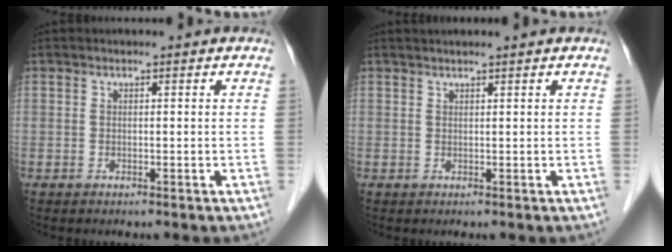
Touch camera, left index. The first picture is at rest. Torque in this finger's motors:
{"motor_torque": [0.19, -0.22, 0.07, 0.01]}